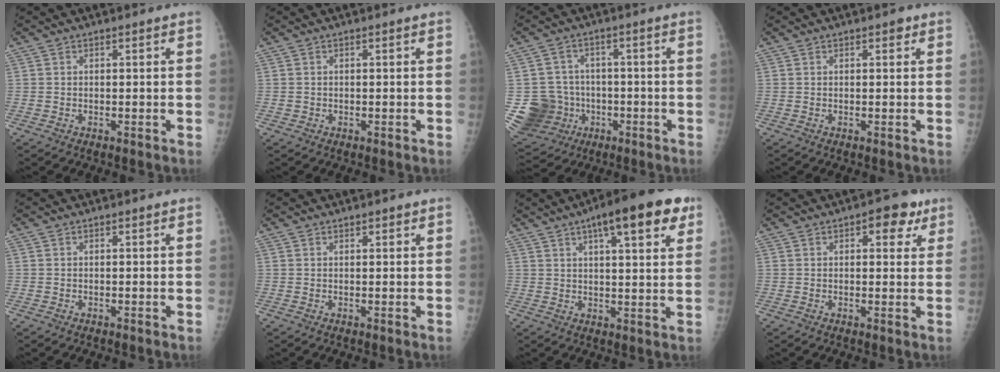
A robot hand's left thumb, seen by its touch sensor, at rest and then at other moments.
{"total": 0.7, "force": [-0.2, 0.7, -0.1], "torque": [0.006, 0.005, -0.005]}
{"total": 12.1, "force": [-2.6, 11.4, 3.3], "torque": [-0.058, 0.025, -0.027]}
{"total": 0.9, "force": [0.4, 0.5, 0.6], "torque": [-0.001, 0.000, 0.002]}
{"total": 0.0}
{"total": 1.0, "force": [0.6, 0.4, 0.6], "torque": [-0.005, -0.001, 0.008]}
{"total": 15.3, "force": [7.8, 4.3, 12.4], "torque": [-0.151, -0.007, 0.106]}
{"total": 5.8, "force": [2.7, 3.1, 4.0], "torque": [-0.021, -0.003, 0.025]}